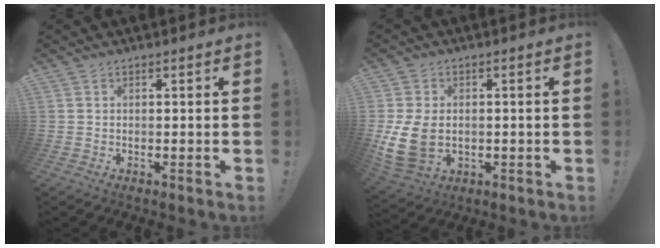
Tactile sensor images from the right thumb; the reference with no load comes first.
{"total": 10.7, "force": [-0.4, 7.7, 7.5], "torque": [-0.152, -0.004, -0.003]}